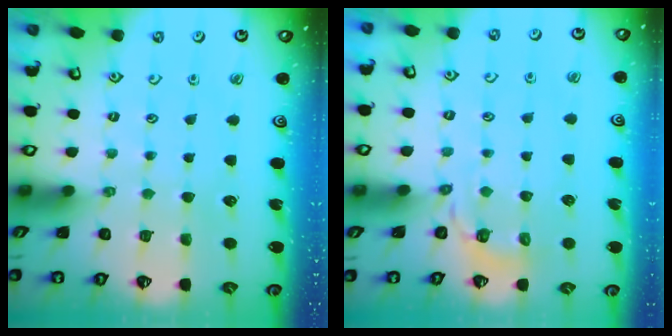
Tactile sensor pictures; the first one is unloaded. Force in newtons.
{"total": 3.5, "press": 2.6, "slide": 2.4}